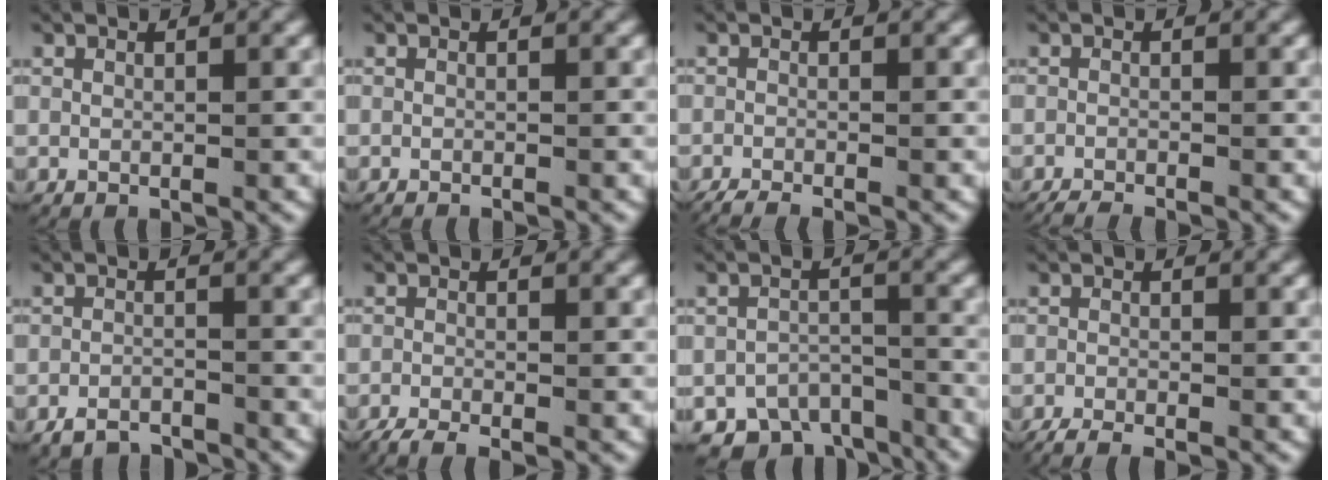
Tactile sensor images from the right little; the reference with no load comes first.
{"total": 1.1, "force": [-1.1, 0.2, 0.1], "torque": [-0.004, -0.006, -0.015]}
{"total": 2.9, "force": [-2.7, 0.9, 0.8], "torque": [-0.020, -0.012, -0.040]}
{"total": 3.2, "force": [-3.1, 0.9, 0.7], "torque": [-0.018, -0.013, -0.045]}
{"total": 3.6, "force": [-3.4, 1.0, 0.4], "torque": [-0.011, -0.014, -0.057]}
{"total": 4.1, "force": [-3.6, 1.5, 1.4], "torque": [-0.033, -0.017, -0.052]}
{"total": 7.9, "force": [-6.1, 4.6, 2.1], "torque": [-0.025, -0.018, -0.104]}
{"total": 3.5, "force": [-3.1, 1.2, 1.1], "torque": [-0.027, -0.014, -0.045]}